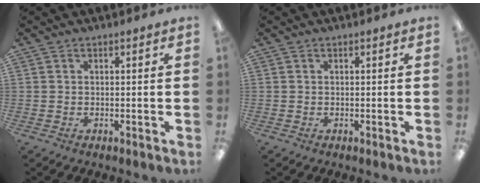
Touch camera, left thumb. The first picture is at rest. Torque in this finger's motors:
{"motor_torque": [-0.01, 0.01, 0.09, -0.03, 0.00]}